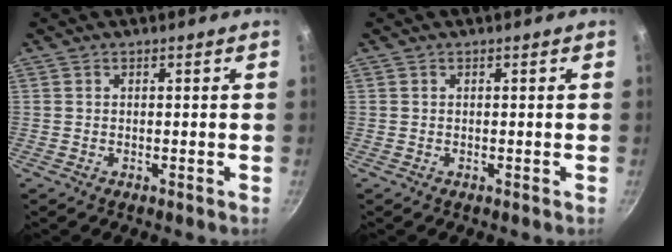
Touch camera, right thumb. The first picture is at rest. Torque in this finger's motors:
{"motor_torque": [-0.23, 0.23, -0.05, 0.48, 0.00]}